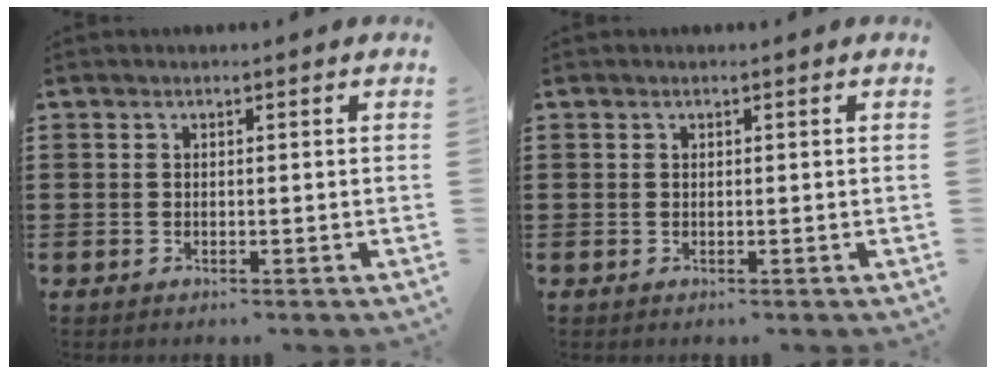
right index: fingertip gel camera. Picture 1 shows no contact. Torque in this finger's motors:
{"motor_torque": [-0.27, -0.11, 0.02, -0.01]}